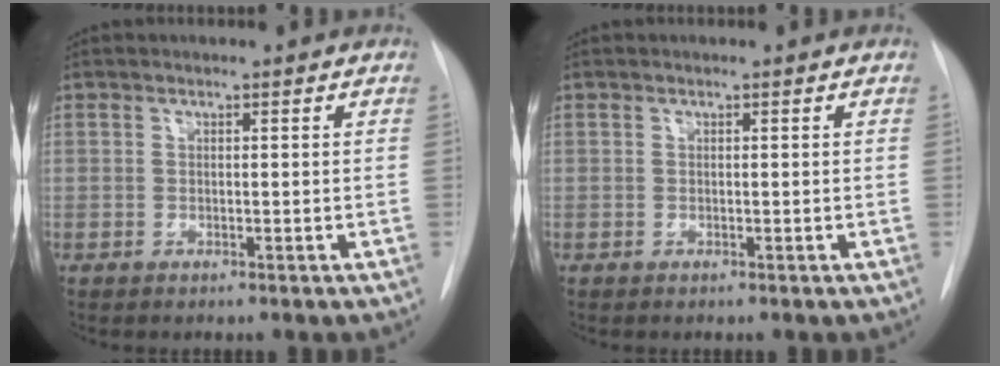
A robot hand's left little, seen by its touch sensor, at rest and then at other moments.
{"total": 0.0}